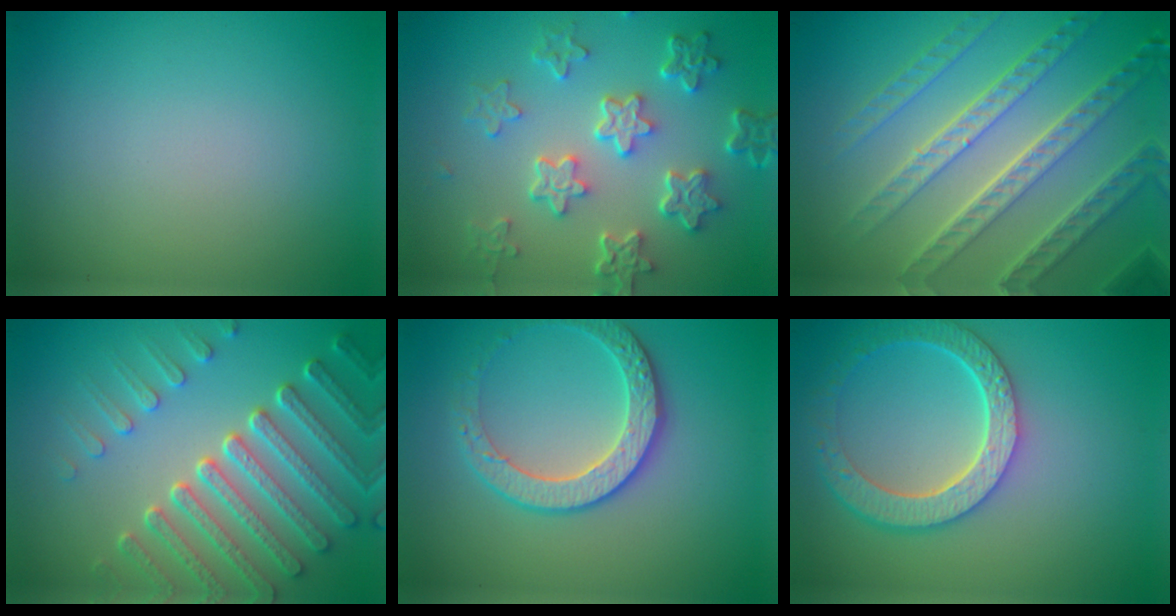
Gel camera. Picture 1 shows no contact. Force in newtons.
{"total": 5.9, "press": 4.4, "slide": 3.8}
{"total": 7.9, "press": 5.7, "slide": 5.5}
{"total": 7.5, "press": 5.7, "slide": 4.9}
{"total": 3.7, "press": 3.6, "slide": 0.9}
{"total": 5.8, "press": 4.4, "slide": 3.7}